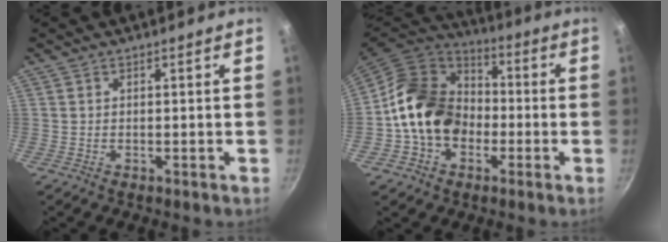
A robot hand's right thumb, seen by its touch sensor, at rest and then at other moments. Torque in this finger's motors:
{"motor_torque": [0.67, 0.58, 1.27, -0.64, 0.16]}